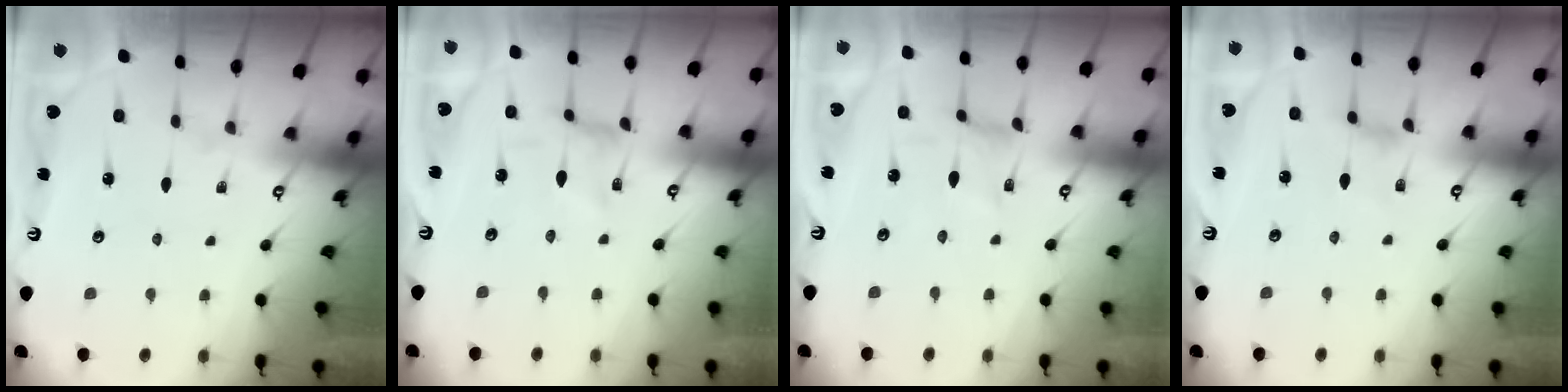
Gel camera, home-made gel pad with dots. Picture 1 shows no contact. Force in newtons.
{"total": 0.0}
{"total": 0.0}
{"total": 1.9, "press": 1.8, "slide": 0.5}